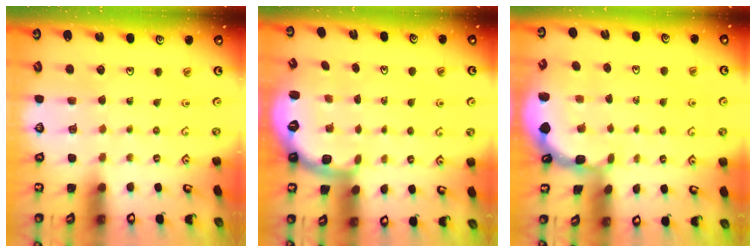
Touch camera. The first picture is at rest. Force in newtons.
{"total": 2.5, "press": 2.0, "slide": 1.5}
{"total": 1.0, "press": 1.0, "slide": 0.2}